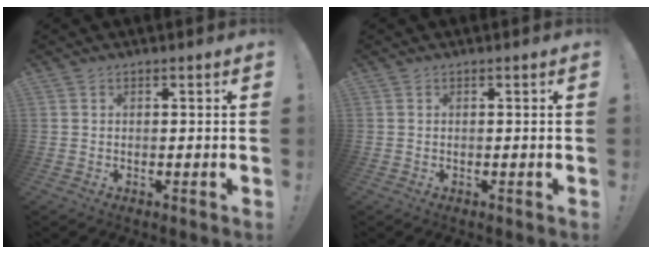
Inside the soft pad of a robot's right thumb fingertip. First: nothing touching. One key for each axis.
{"total": 0.0}